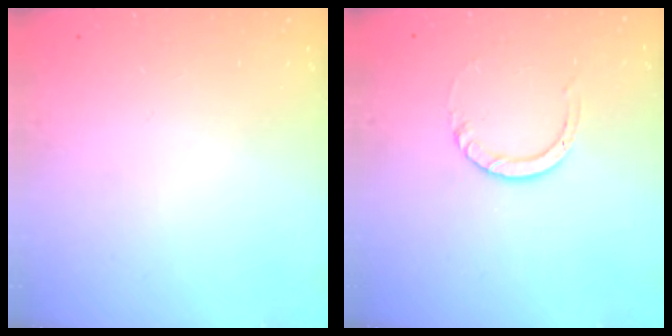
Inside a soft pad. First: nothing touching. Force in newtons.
{"total": 3.0, "press": 3.0, "slide": 0.3}